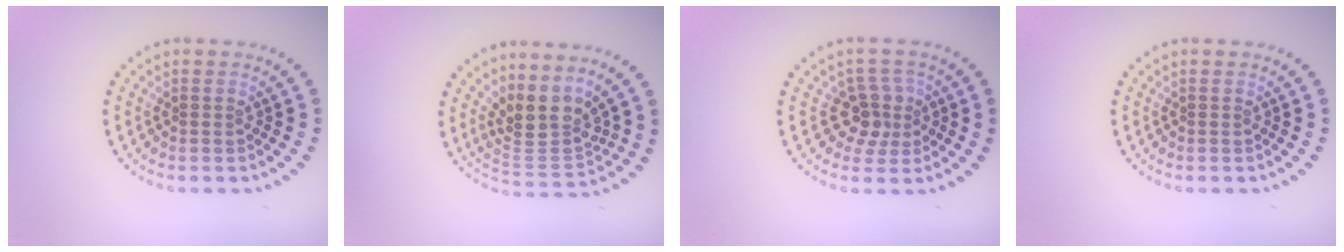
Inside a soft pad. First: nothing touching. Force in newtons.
{"total": 3.8, "press": 2.8, "slide": 2.6}
{"total": 2.9, "press": 2.4, "slide": 1.6}
{"total": 0.0}